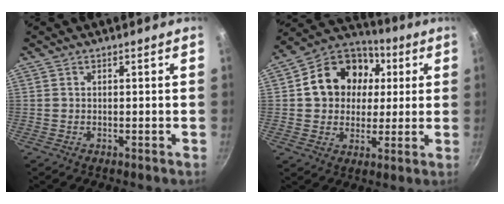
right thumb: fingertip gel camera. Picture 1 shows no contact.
{"total": 17.1, "force": [3.5, 14.0, 9.2], "torque": [-0.130, 0.023, 0.049]}